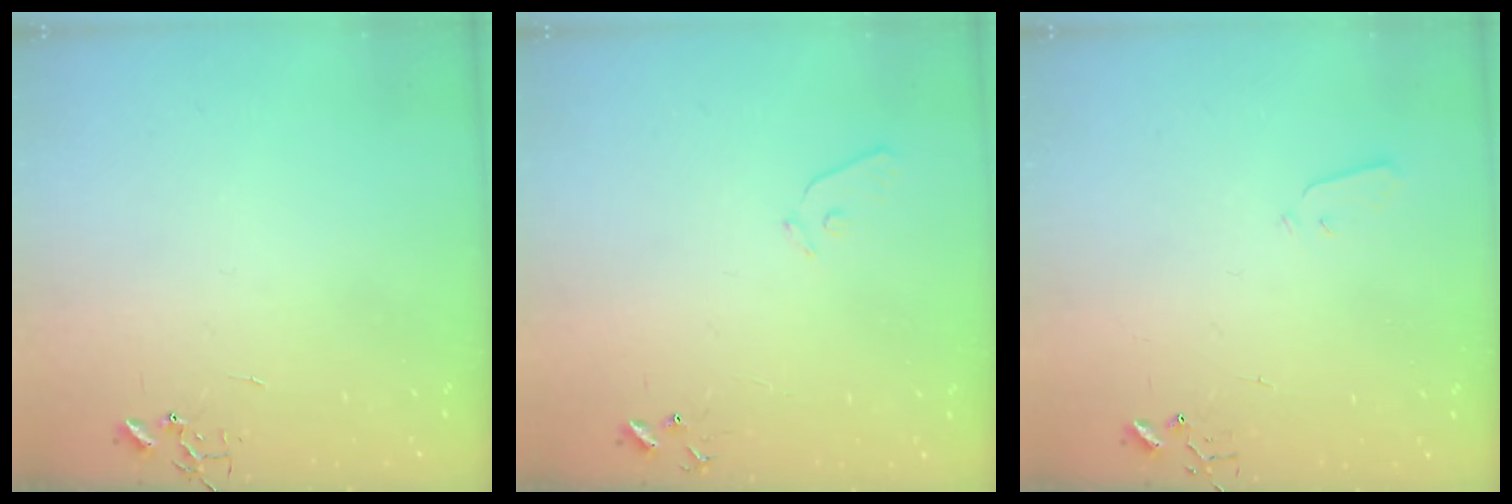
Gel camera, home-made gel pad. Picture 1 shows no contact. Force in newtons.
{"total": 6.6, "press": 6.6, "slide": 0.7}
{"total": 2.8, "press": 2.7, "slide": 0.4}